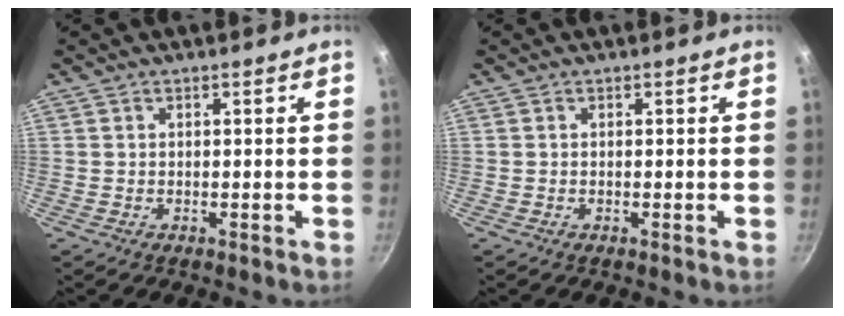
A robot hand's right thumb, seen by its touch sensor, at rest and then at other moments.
{"total": 0.0}